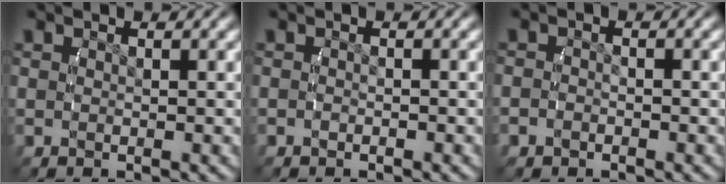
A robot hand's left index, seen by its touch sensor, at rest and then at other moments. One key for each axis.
{"total": 0.6, "fx": -0.5, "fy": 0.3, "fz": 0.0, "tx": -0.006, "ty": 0.003, "tz": -0.010}
{"total": 1.6, "fx": -1.0, "fy": 1.2, "fz": 0.1, "tx": -0.014, "ty": -0.004, "tz": -0.019}